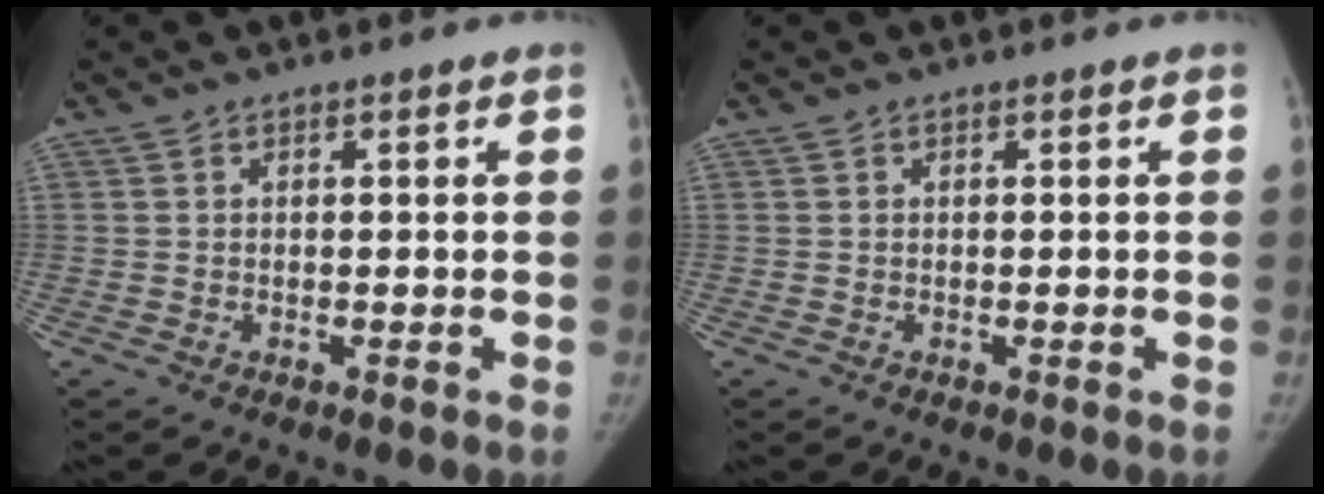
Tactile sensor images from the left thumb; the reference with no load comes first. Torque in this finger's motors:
{"motor_torque": [0.00, 0.00, 0.19, -0.06, 0.00]}